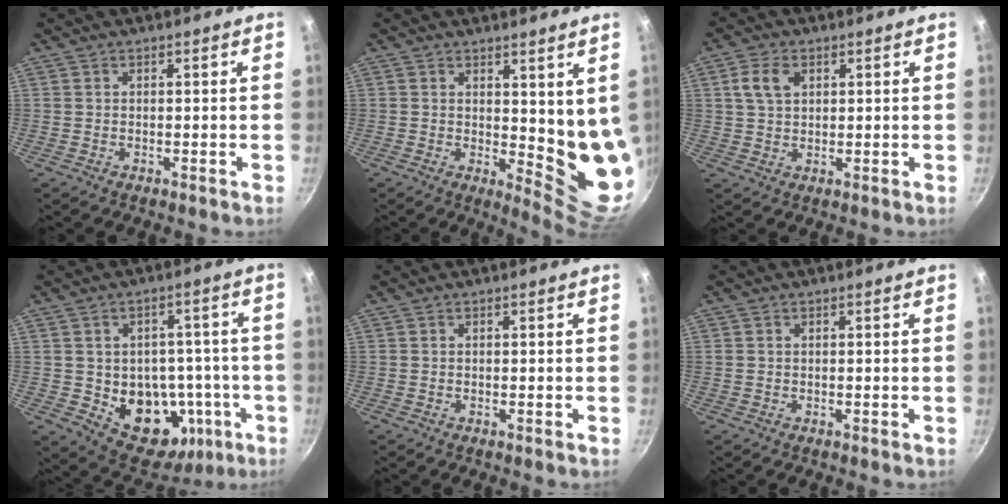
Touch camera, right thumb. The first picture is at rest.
{"total": 9.0, "force": [3.0, 3.7, 7.6], "torque": [-0.079, -0.041, 0.046]}
{"total": 5.2, "force": [1.8, 3.5, 3.4], "torque": [-0.053, 0.003, 0.033]}
{"total": 16.8, "force": [-3.6, 12.8, 10.2], "torque": [-0.096, 0.016, -0.030]}
{"total": 0.0}
{"total": 0.0}